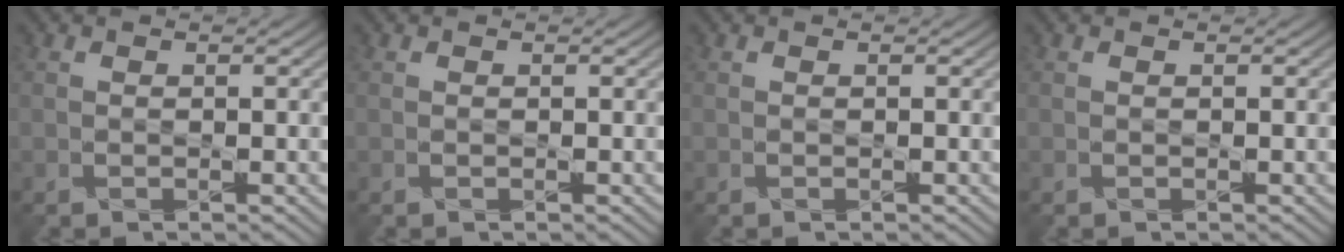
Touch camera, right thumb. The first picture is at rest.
{"total": 0.0}
{"total": 0.0}
{"total": 0.0}